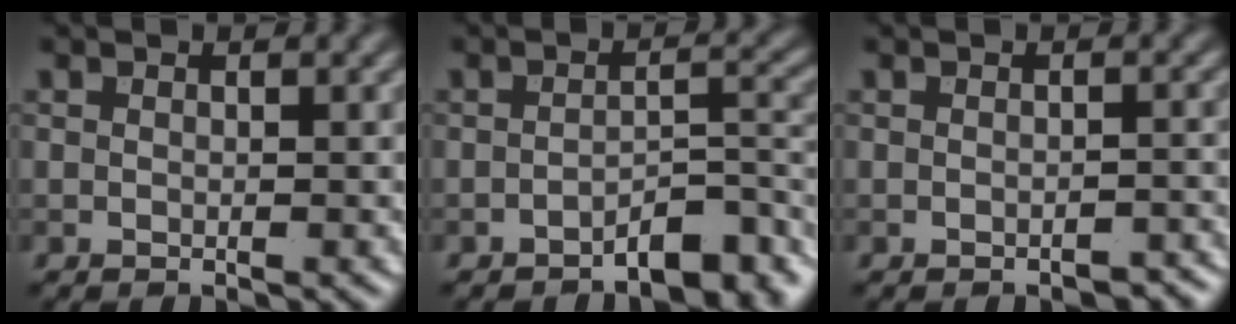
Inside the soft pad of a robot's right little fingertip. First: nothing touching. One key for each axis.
{"total": 4.5, "fx": -3.2, "fy": 1.5, "fz": 2.7, "tx": -0.032, "ty": 0.010, "tz": -0.051}
{"total": 1.3, "fx": -1.1, "fy": 0.5, "fz": 0.6, "tx": -0.009, "ty": 0.002, "tz": -0.014}